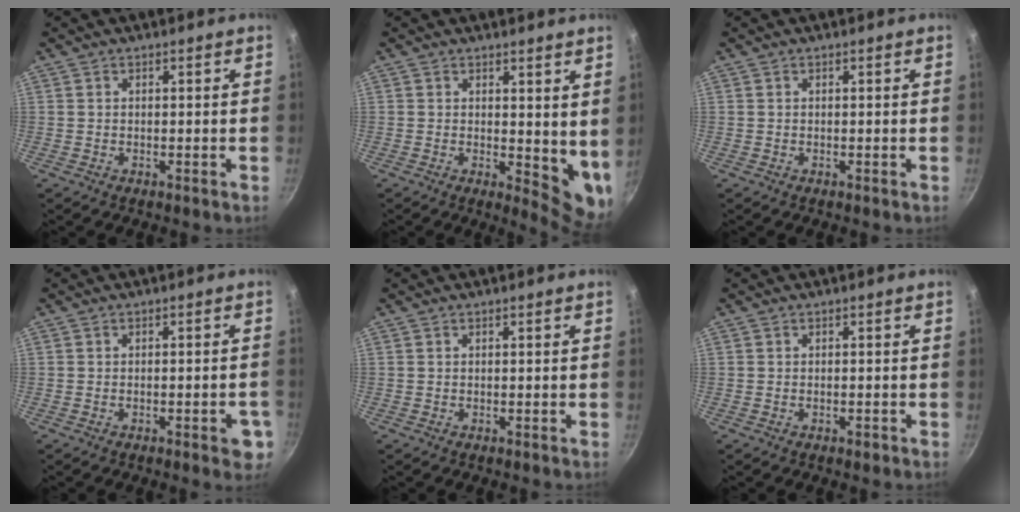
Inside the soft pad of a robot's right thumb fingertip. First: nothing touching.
{"total": 7.3, "force": [1.9, 3.5, 6.1], "torque": [-0.062, -0.024, 0.030]}
{"total": 0.0}
{"total": 4.6, "force": [-1.9, 1.5, 3.9], "torque": [-0.033, 0.006, -0.024]}
{"total": 0.0}
{"total": 1.0, "force": [-0.6, 0.4, 0.7], "torque": [-0.012, 0.002, -0.009]}